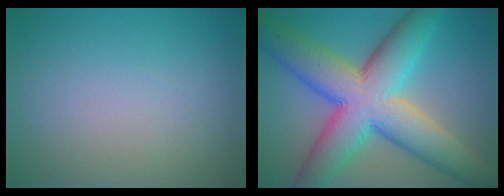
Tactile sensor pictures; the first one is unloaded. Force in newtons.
{"total": 12.1, "press": 12.1, "slide": 0.7}